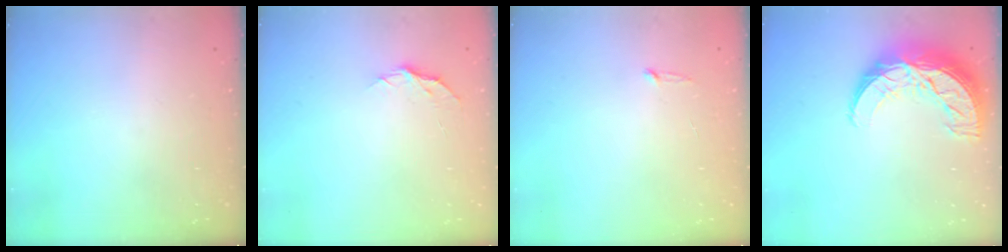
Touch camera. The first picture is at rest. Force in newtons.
{"total": 5.1, "press": 5.1, "slide": 0.2}
{"total": 2.5, "press": 2.5, "slide": 0.2}
{"total": 14.7, "press": 14.7, "slide": 1.0}